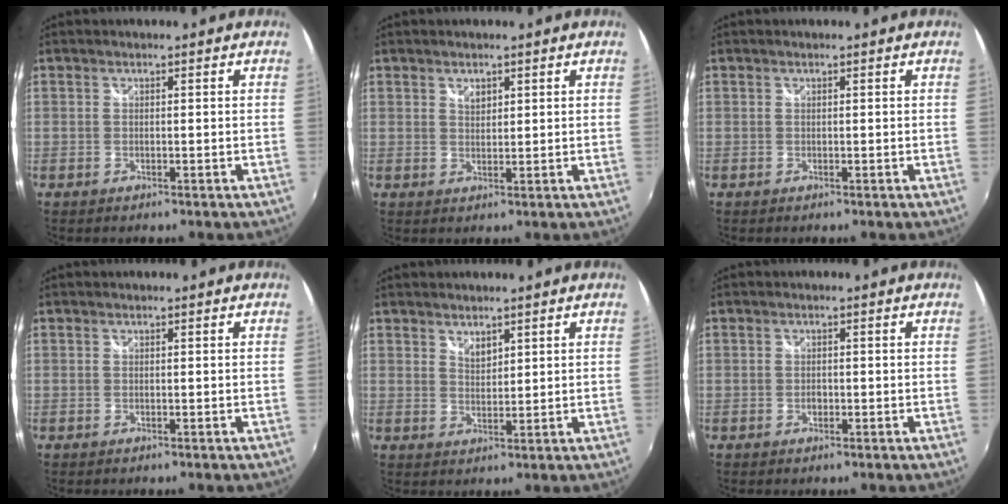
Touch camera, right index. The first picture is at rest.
{"total": 2.0, "force": [1.2, 1.3, 0.9], "torque": [-0.010, 0.002, 0.021]}
{"total": 0.0}
{"total": 0.0}
{"total": 2.5, "force": [2.1, 1.1, 0.9], "torque": [-0.011, -0.002, 0.037]}
{"total": 1.1, "force": [-0.4, 0.9, 0.5], "torque": [-0.008, 0.000, -0.007]}